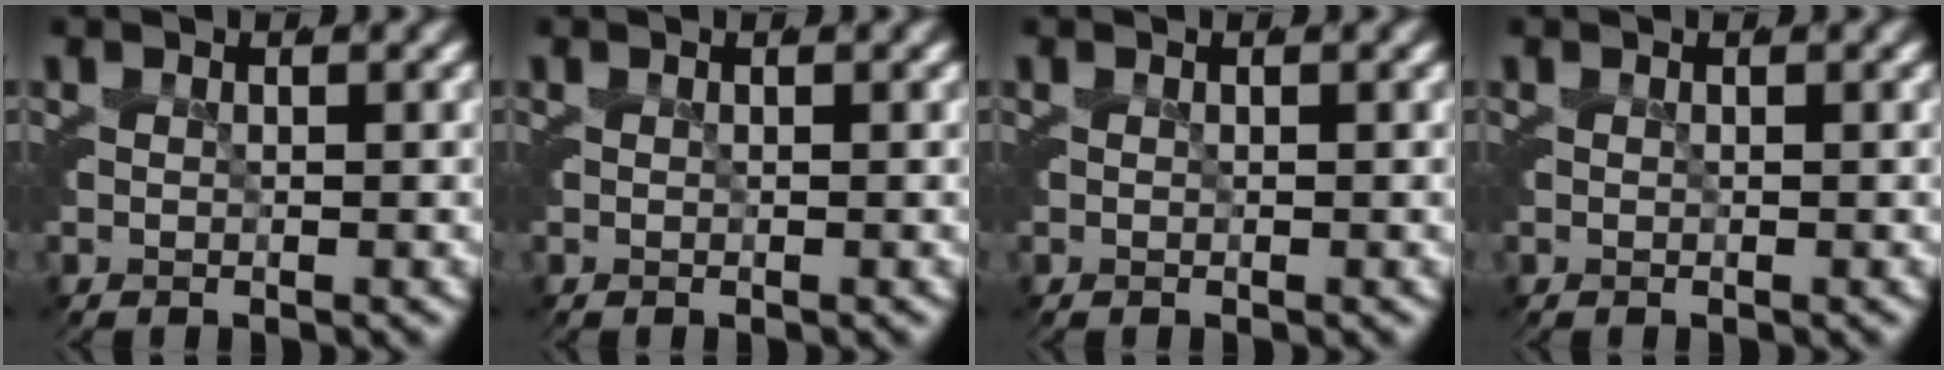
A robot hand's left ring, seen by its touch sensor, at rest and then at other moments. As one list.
[{"total": 0.0}, {"total": 0.0}, {"total": 0.0}]